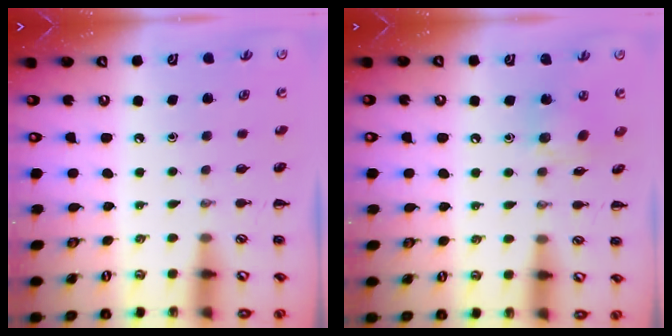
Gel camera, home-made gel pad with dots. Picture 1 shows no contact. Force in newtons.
{"total": 8.6, "press": 8.6, "slide": 0.7}